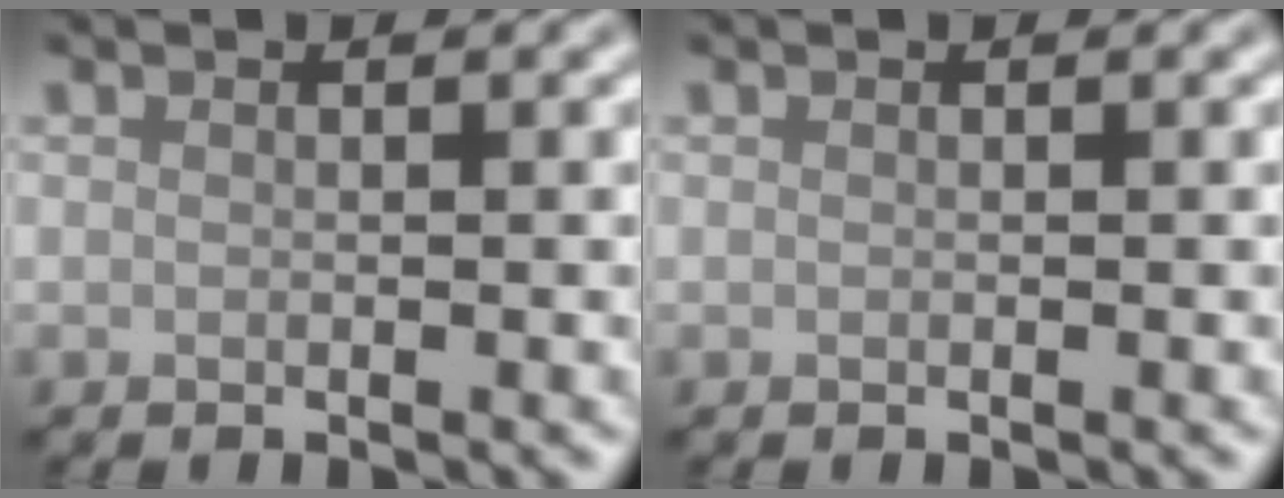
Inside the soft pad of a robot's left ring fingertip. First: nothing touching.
{"total": 0.0}